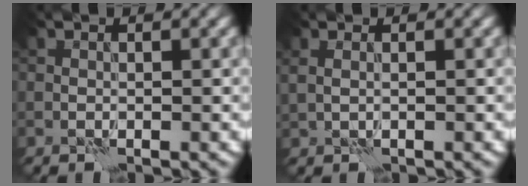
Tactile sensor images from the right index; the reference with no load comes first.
{"total": 0.9, "force": [0.5, 0.3, 0.6], "torque": [-0.010, -0.001, 0.006]}